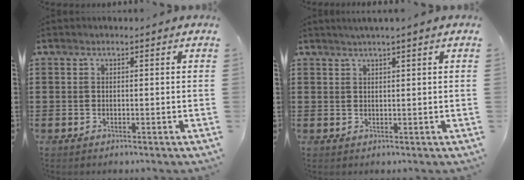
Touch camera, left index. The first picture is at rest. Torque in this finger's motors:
{"motor_torque": [0.60, 0.66, 0.18, 0.01]}